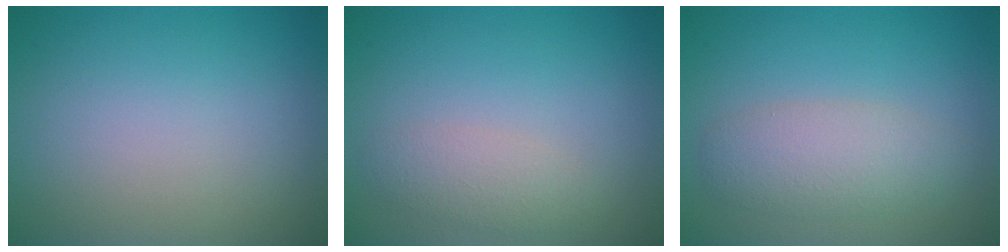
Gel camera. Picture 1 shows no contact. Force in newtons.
{"total": 1.9, "press": 1.9, "slide": 0.0}
{"total": 3.4, "press": 3.4, "slide": 0.0}